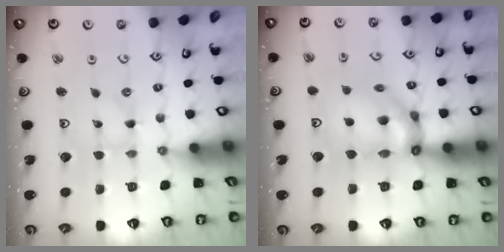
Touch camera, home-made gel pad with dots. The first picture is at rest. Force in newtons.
{"total": 12.9, "press": 12.8, "slide": 1.8}